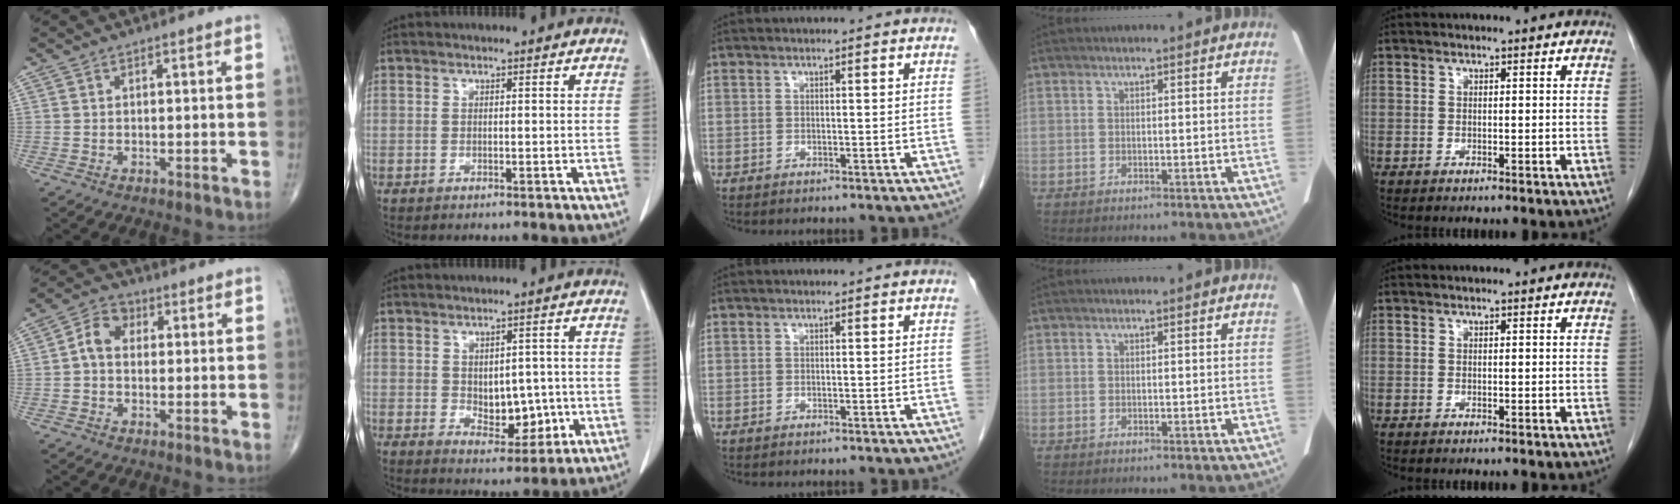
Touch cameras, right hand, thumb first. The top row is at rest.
{"thumb": {"total": 5.6, "force": [0.3, 4.2, 3.6], "torque": [-0.054, 0.017, -0.005]}, "index": {"total": 6.7, "force": [-0.7, 4.1, 5.3], "torque": [-0.066, 0.001, 0.003]}}